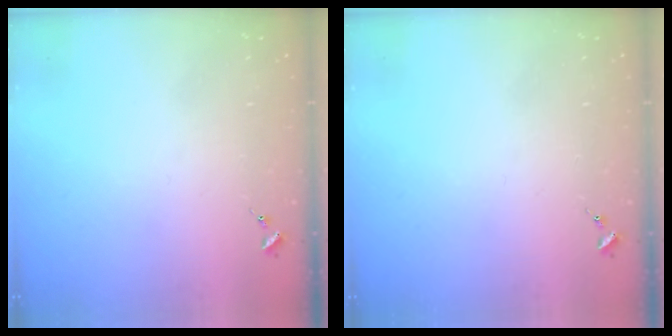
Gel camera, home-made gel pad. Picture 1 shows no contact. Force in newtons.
{"total": 0.0}